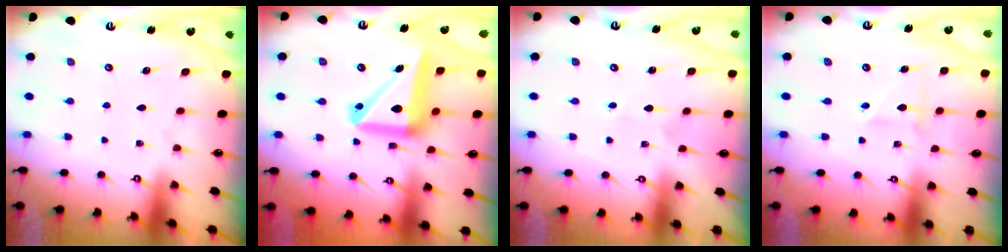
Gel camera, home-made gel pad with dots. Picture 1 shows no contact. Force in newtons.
{"total": 16.6, "press": 16.4, "slide": 2.4}
{"total": 2.5, "press": 2.5, "slide": 0.1}
{"total": 2.3, "press": 2.3, "slide": 0.4}